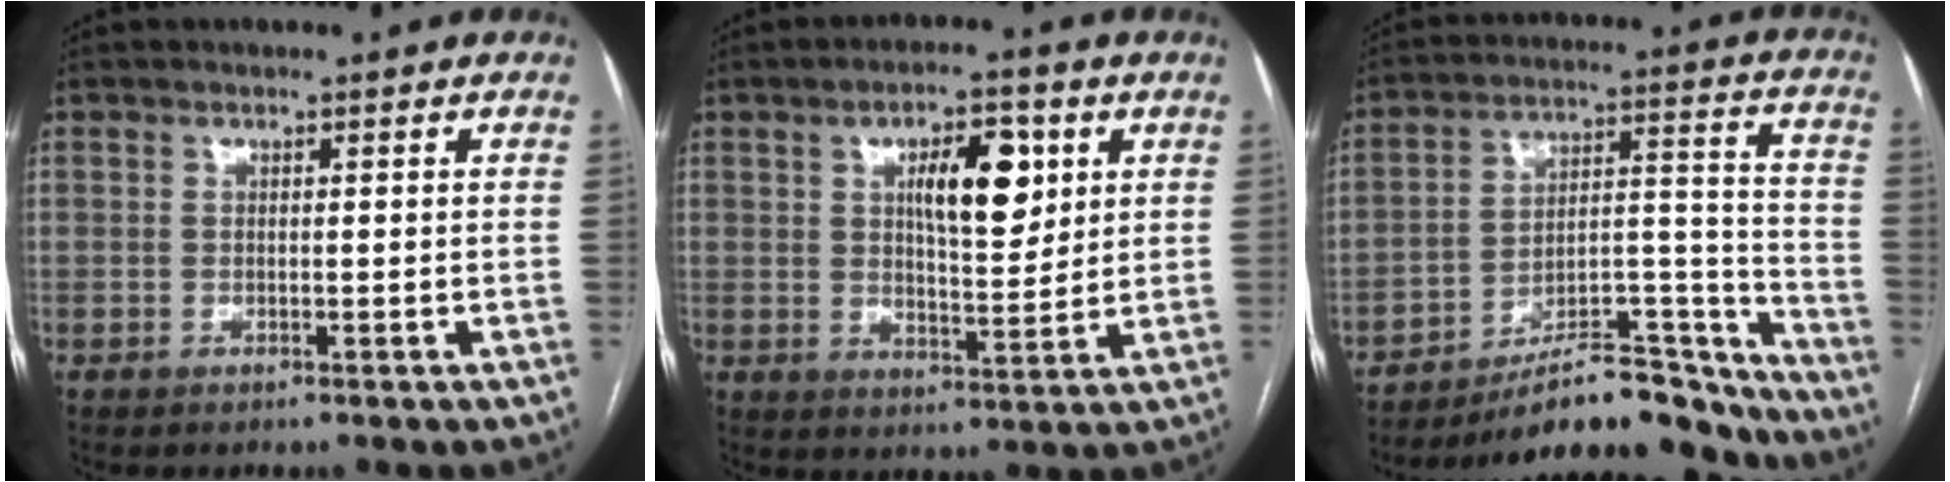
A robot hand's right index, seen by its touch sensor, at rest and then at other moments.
{"total": 9.4, "force": [3.2, 3.4, 8.2], "torque": [-0.128, 0.008, 0.055]}
{"total": 20.2, "force": [-18.2, 3.9, 7.7], "torque": [-0.081, 0.043, -0.281]}